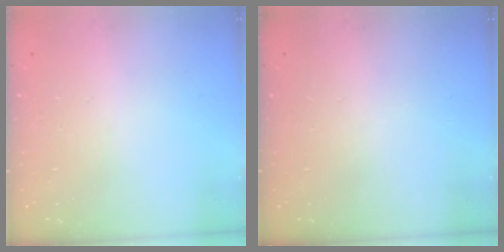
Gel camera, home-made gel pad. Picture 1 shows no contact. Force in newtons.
{"total": 0.0}